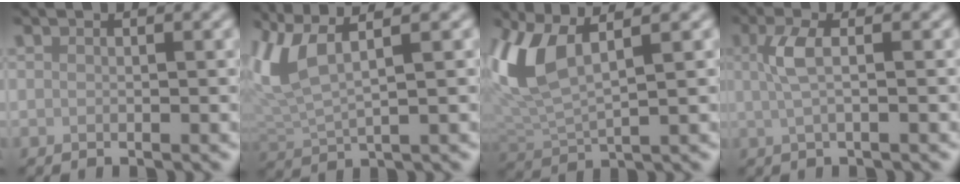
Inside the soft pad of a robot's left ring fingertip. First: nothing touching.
{"total": 5.5, "force": [3.2, 1.4, 4.2], "torque": [-0.107, 0.011, 0.066]}
{"total": 6.1, "force": [2.8, 2.2, 5.0], "torque": [-0.122, 0.001, 0.057]}
{"total": 2.6, "force": [0.4, 0.7, 2.5], "torque": [-0.053, 0.004, 0.006]}